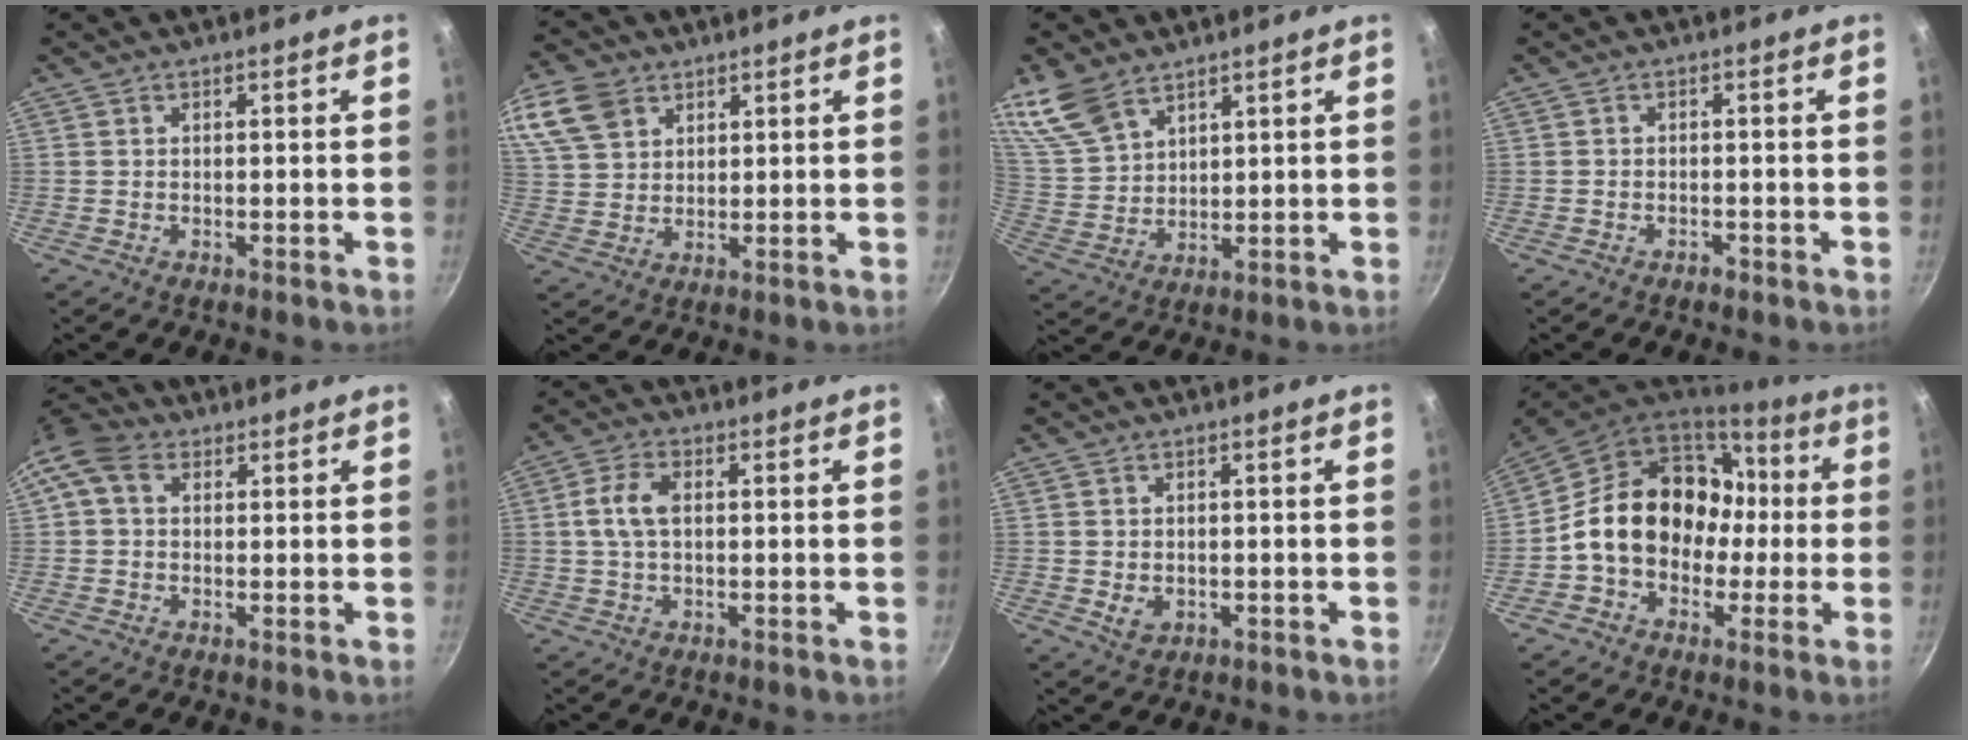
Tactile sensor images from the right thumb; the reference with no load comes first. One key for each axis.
{"total": 11.6, "fx": 6.0, "fy": 8.1, "fz": 5.6, "tx": -0.109, "ty": -0.003, "tz": 0.122}
{"total": 10.5, "fx": 7.8, "fy": 5.3, "fz": 4.6, "tx": -0.083, "ty": -0.023, "tz": 0.171}
{"total": 1.2, "fx": -1.0, "fy": 0.5, "fz": 0.4, "tx": -0.009, "ty": 0.011, "tz": -0.015}
{"total": 6.9, "fx": 2.0, "fy": 5.1, "fz": 4.3, "tx": -0.081, "ty": 0.014, "tz": 0.021}
{"total": 5.8, "fx": 0.7, "fy": 3.2, "fz": 4.9, "tx": -0.103, "ty": 0.013, "tz": 0.008}
{"total": 2.8, "fx": -0.4, "fy": 2.3, "fz": 1.6, "tx": -0.026, "ty": -0.005, "tz": 0.000}
{"total": 18.6, "fx": -0.2, "fy": 14.7, "fz": 11.4, "tx": -0.146, "ty": 0.059, "tz": -0.007}